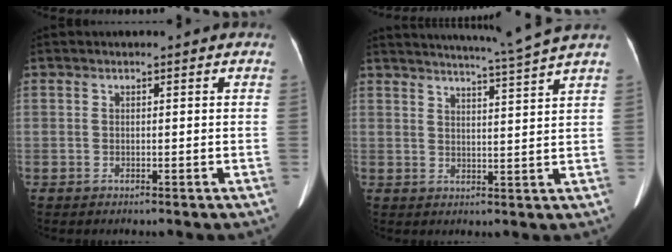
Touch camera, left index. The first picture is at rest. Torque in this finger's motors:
{"motor_torque": [-0.94, -0.38, -0.14, 0.00]}